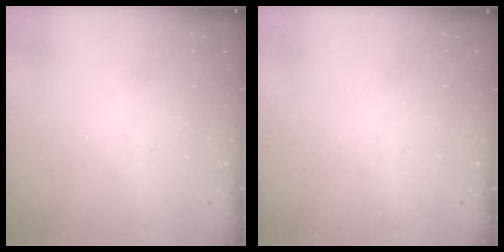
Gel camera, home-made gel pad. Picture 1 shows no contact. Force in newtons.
{"total": 0.0}